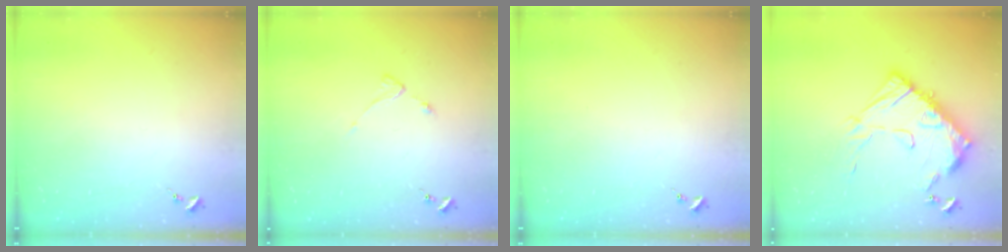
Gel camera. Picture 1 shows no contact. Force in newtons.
{"total": 2.8, "press": 2.7, "slide": 0.5}
{"total": 0.0}
{"total": 20.3, "press": 20.3, "slide": 1.1}